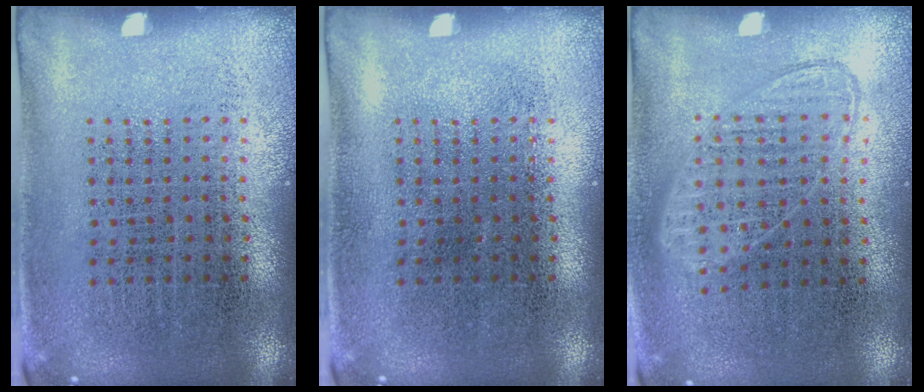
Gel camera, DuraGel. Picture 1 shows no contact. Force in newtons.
{"total": 0.0}
{"total": 0.9, "press": 0.8, "slide": 0.3}